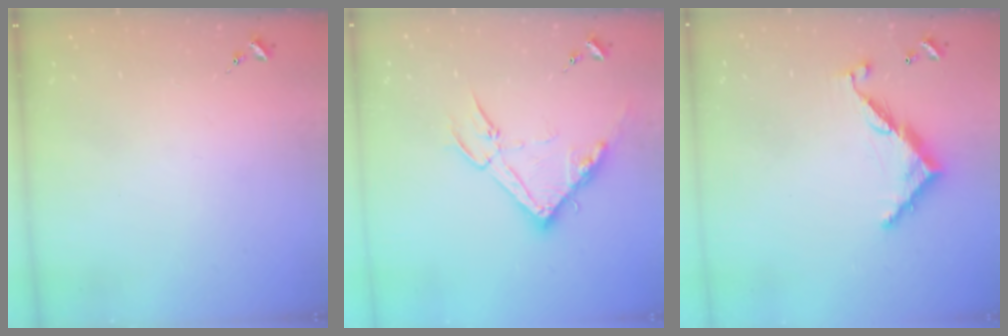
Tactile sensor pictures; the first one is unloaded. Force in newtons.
{"total": 15.6, "press": 15.6, "slide": 0.6}
{"total": 9.7, "press": 9.7, "slide": 0.4}